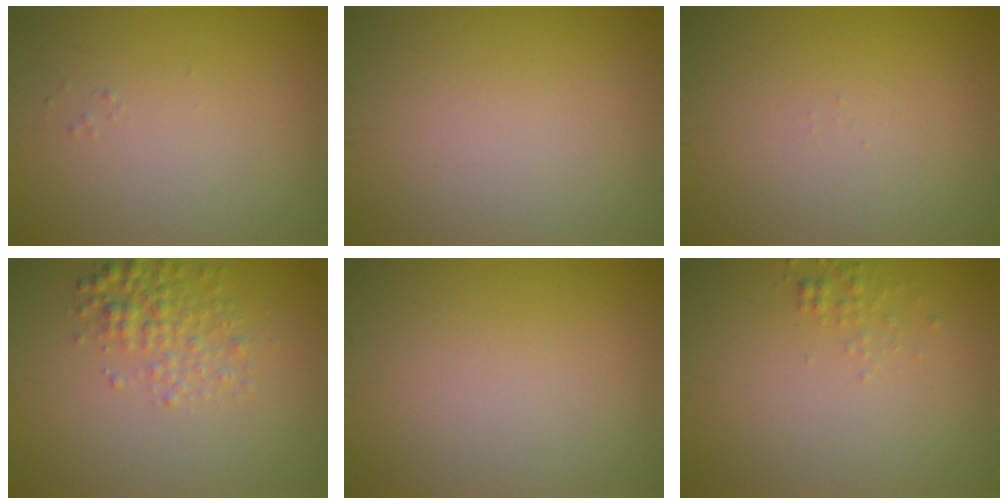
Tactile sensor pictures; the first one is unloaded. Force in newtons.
{"total": 0.0}
{"total": 0.0}
{"total": 2.8, "press": 2.8, "slide": 0.1}
{"total": 0.0}
{"total": 0.9, "press": 0.9, "slide": 0.0}